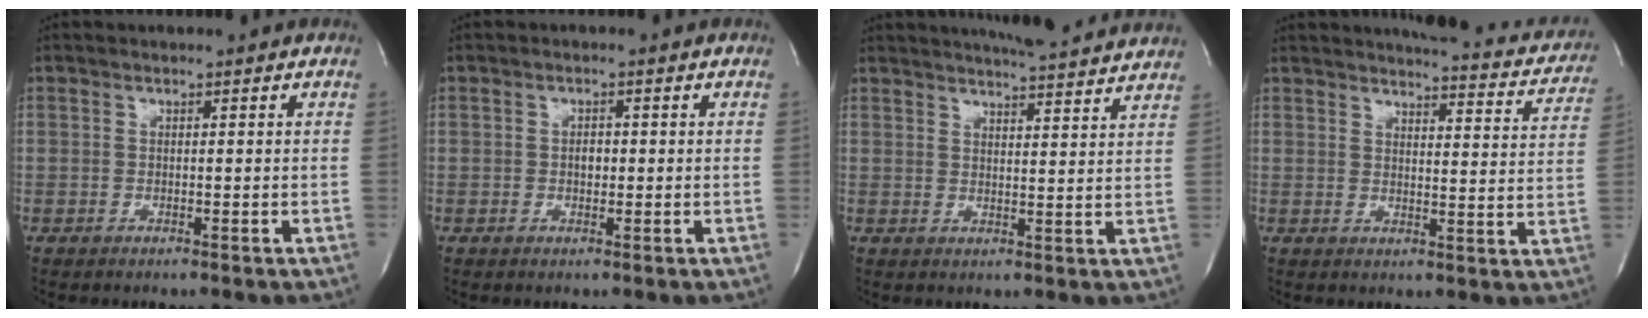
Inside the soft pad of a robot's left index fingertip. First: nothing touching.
{"total": 1.5, "force": [-0.3, 0.9, 1.2], "torque": [-0.019, 0.001, -0.004]}
{"total": 13.0, "force": [12.0, 0.6, 4.9], "torque": [-0.075, 0.000, 0.146]}
{"total": 16.1, "force": [14.8, 3.3, 5.4], "torque": [-0.048, -0.041, 0.153]}